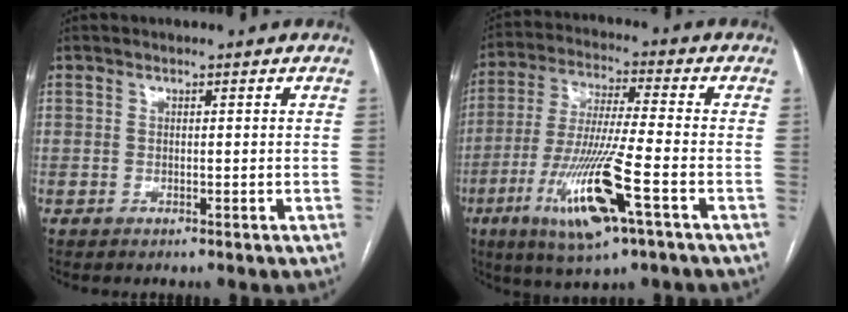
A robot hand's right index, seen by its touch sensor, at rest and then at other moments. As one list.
[{"total": 14.9, "force": [-6.1, 0.9, 13.6], "torque": [-0.276, -0.027, -0.109]}]